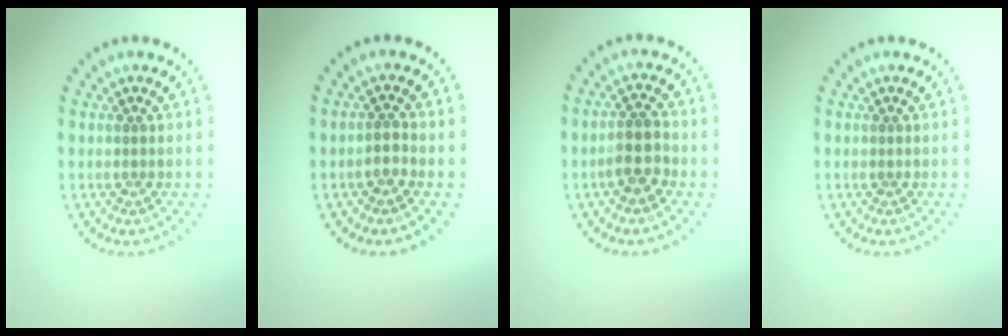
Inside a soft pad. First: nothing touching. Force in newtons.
{"total": 1.2, "press": 1.0, "slide": 0.6}
{"total": 2.7, "press": 2.6, "slide": 0.9}
{"total": 0.0}